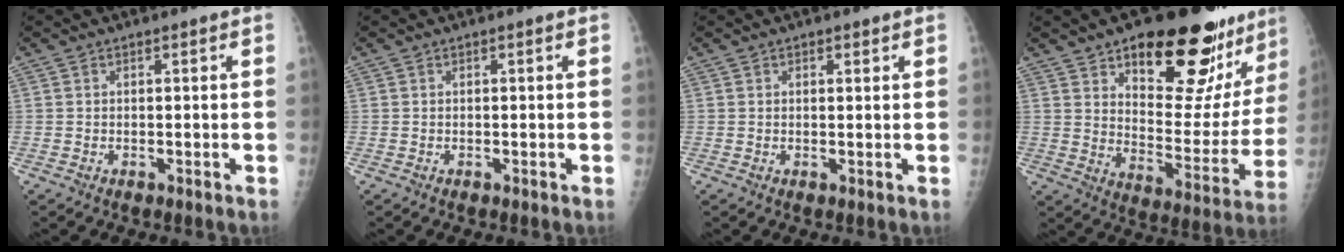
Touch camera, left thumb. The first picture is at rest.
{"total": 0.0}
{"total": 1.1, "force": [0.7, 0.6, 0.6], "torque": [-0.003, -0.003, 0.008]}
{"total": 26.3, "force": [17.5, 10.1, 16.8], "torque": [-0.183, -0.087, 0.249]}